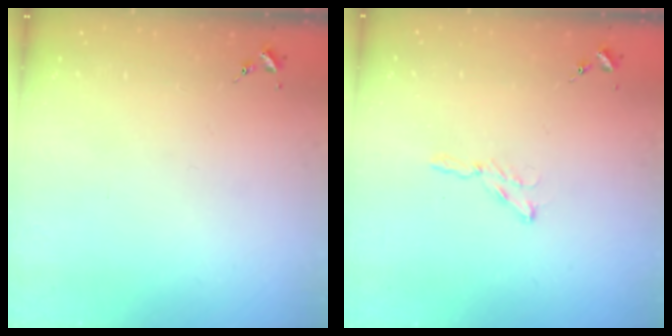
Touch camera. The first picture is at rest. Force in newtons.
{"total": 3.9, "press": 3.8, "slide": 0.5}